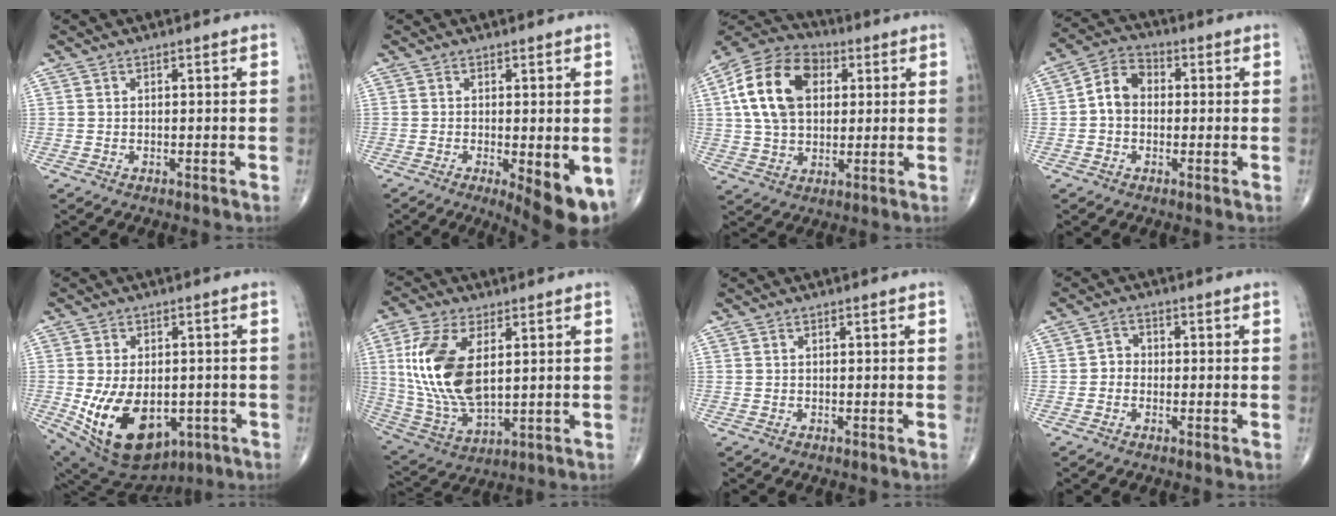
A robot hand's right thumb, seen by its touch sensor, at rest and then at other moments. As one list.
[{"total": 9.5, "force": [-3.2, 2.7, 8.5], "torque": [-0.114, -0.025, -0.042]}, {"total": 16.9, "force": [3.7, 11.2, 12.1], "torque": [-0.213, 0.015, 0.061]}, {"total": 6.9, "force": [-0.1, 5.4, 4.3], "torque": [-0.062, 0.025, -0.014]}, {"total": 17.7, "force": [-4.6, 11.1, 13.1], "torque": [-0.225, -0.008, -0.042]}, {"total": 17.0, "force": [3.5, 8.8, 14.0], "torque": [-0.287, -0.016, 0.079]}, {"total": 0.0}, {"total": 2.6, "force": [-0.6, 2.3, 1.1], "torque": [-0.002, 0.010, -0.018]}]